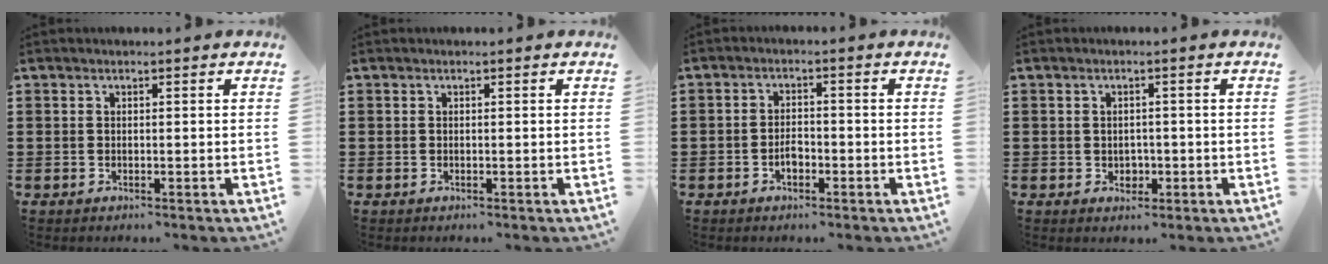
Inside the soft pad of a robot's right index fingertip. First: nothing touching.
{"total": 0.0}
{"total": 2.4, "force": [-1.2, 1.2, 1.8], "torque": [-0.035, 0.005, -0.024]}
{"total": 1.7, "force": [-0.3, 1.5, 0.9], "torque": [-0.018, 0.005, -0.008]}